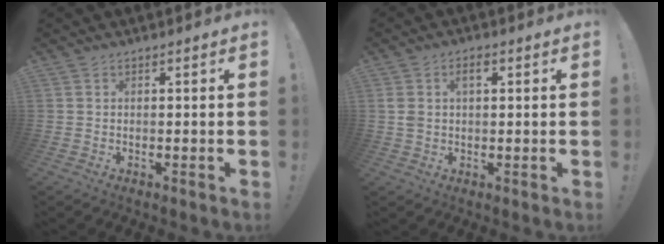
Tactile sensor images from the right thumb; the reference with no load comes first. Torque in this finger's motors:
{"motor_torque": [0.83, 0.96, 0.54, 0.01, 0.20]}